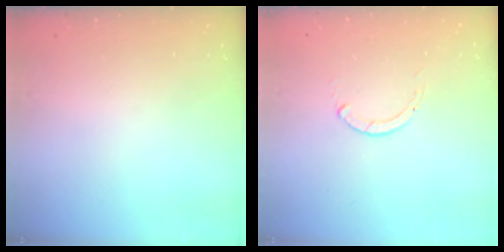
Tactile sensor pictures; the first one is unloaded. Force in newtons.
{"total": 0.0}